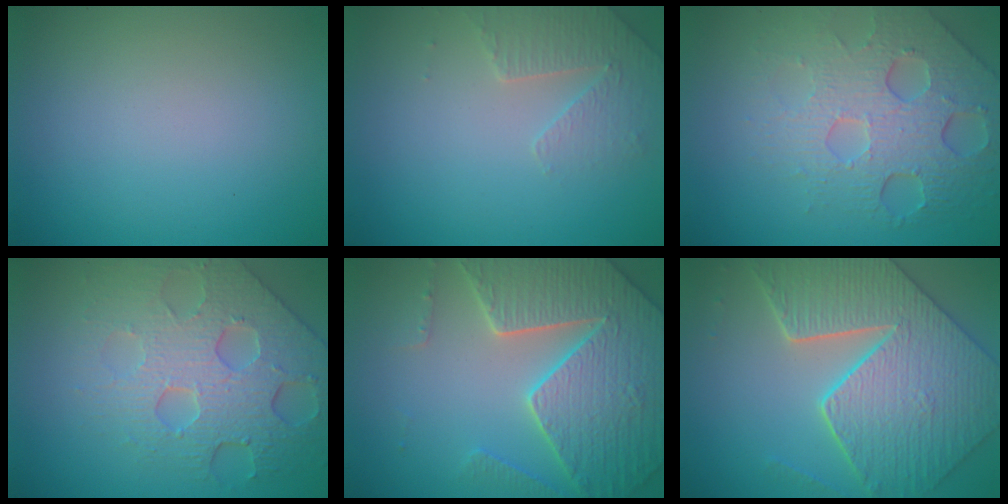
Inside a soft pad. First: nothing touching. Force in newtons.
{"total": 2.8, "press": 2.7, "slide": 0.7}
{"total": 7.1, "press": 5.0, "slide": 5.0}
{"total": 6.8, "press": 5.4, "slide": 4.2}
{"total": 7.5, "press": 7.2, "slide": 2.1}
{"total": 8.2, "press": 6.8, "slide": 4.5}